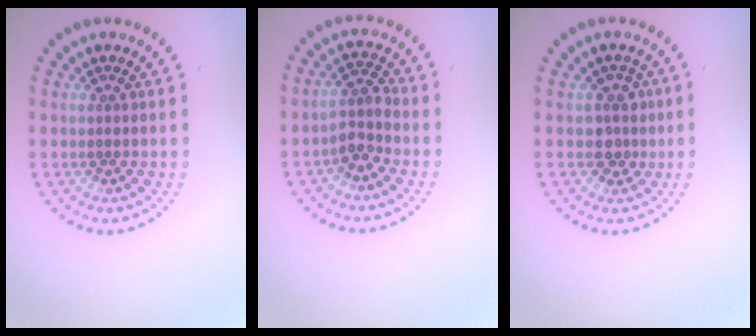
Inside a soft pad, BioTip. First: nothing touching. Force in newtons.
{"total": 2.2, "press": 1.8, "slide": 1.2}
{"total": 2.1, "press": 1.8, "slide": 1.1}